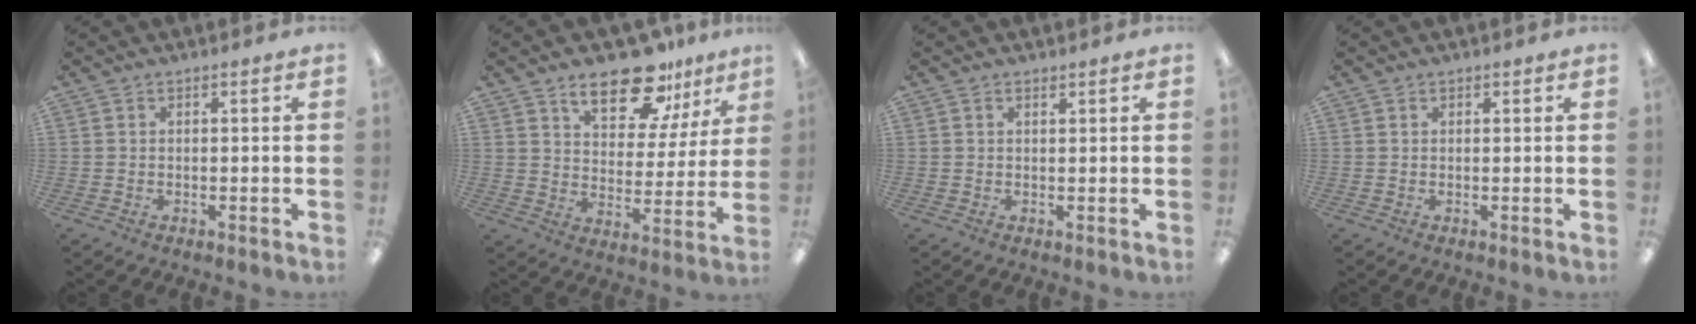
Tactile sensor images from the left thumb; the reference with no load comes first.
{"total": 15.4, "force": [11.1, 6.9, 8.1], "torque": [-0.115, -0.061, 0.193]}
{"total": 0.8, "force": [0.7, 0.3, 0.2], "torque": [0.004, -0.003, 0.011]}
{"total": 0.7, "force": [0.5, 0.4, 0.0], "torque": [0.000, 0.001, 0.010]}